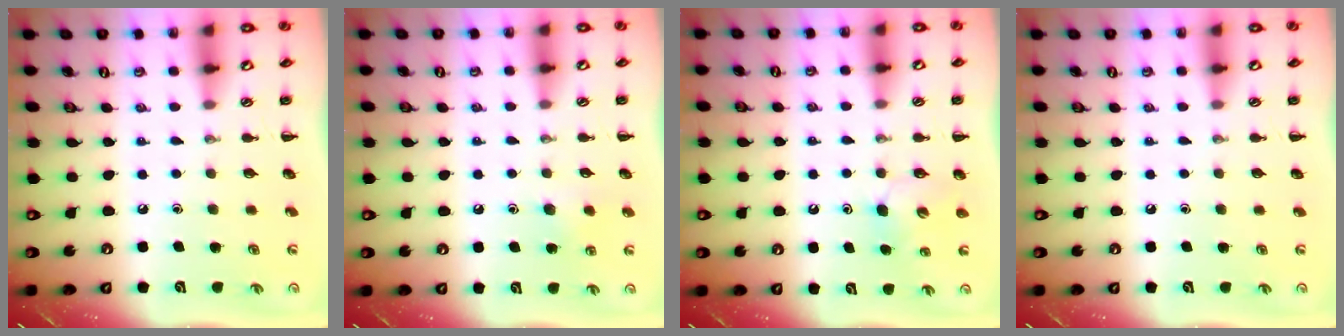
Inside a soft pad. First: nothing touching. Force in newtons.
{"total": 5.9, "press": 5.7, "slide": 1.4}
{"total": 4.6, "press": 4.5, "slide": 1.1}
{"total": 0.5, "press": 0.1, "slide": 0.5}